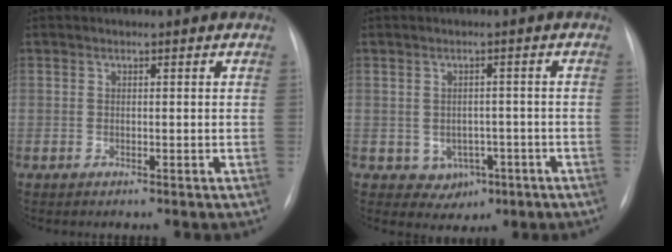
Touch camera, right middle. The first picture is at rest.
{"total": 4.4, "force": [-1.7, 3.7, 1.7], "torque": [-0.018, 0.011, -0.007]}